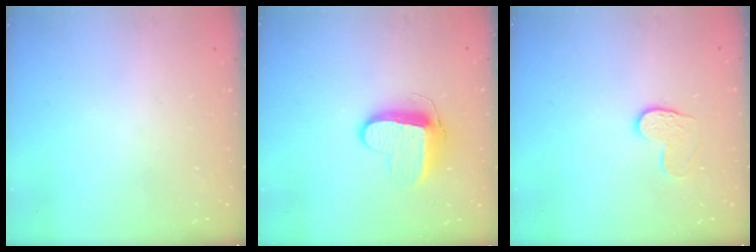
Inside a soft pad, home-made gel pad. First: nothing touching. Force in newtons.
{"total": 10.0, "press": 10.0, "slide": 0.2}
{"total": 6.6, "press": 6.6, "slide": 0.3}